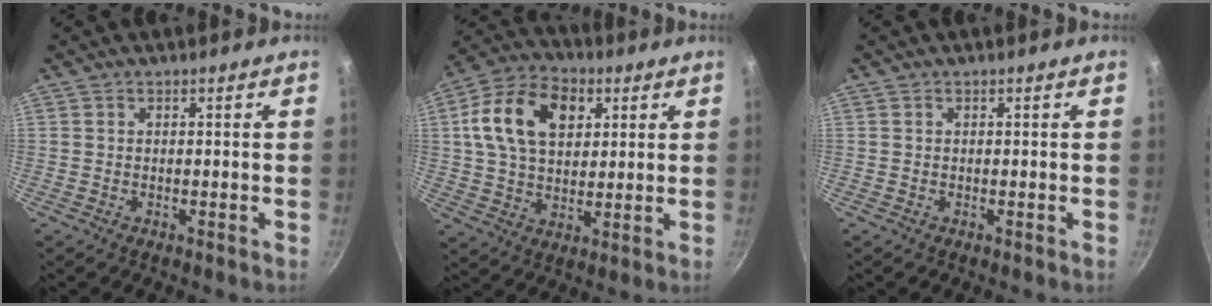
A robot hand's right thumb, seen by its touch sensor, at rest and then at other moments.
{"total": 16.4, "force": [4.7, 11.0, 11.1], "torque": [-0.174, 0.005, 0.070]}
{"total": 0.0}